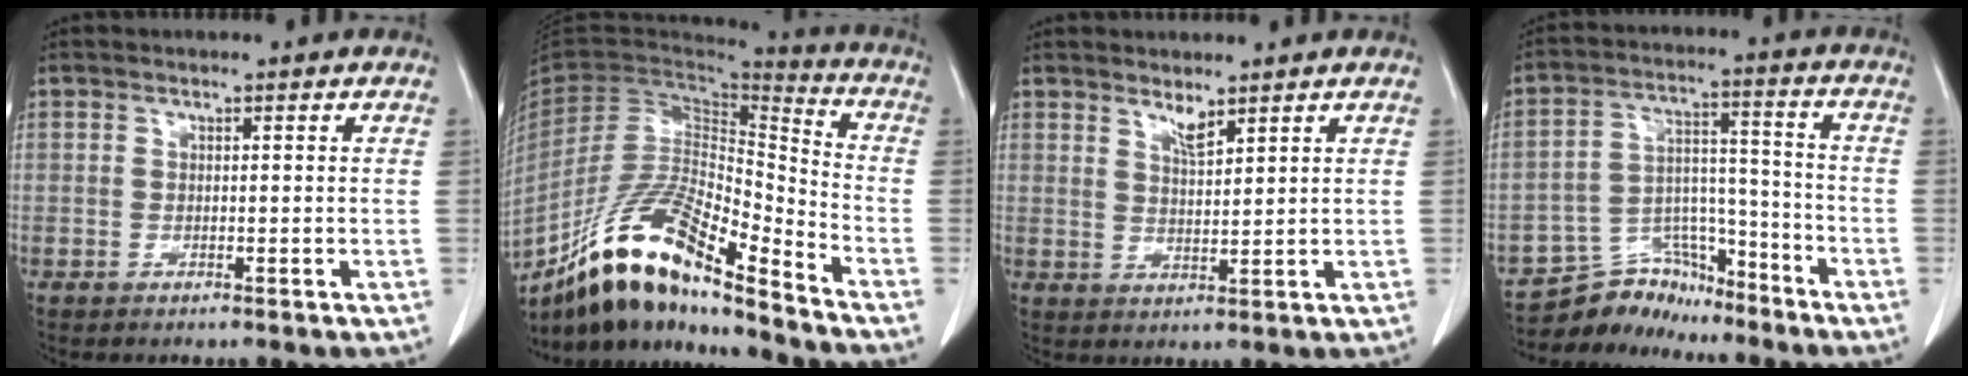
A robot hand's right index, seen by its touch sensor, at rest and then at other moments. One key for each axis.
{"total": 18.1, "fx": -13.6, "fy": 3.0, "fz": 11.6, "tx": -0.218, "ty": 0.003, "tz": -0.247}
{"total": 2.6, "fx": 2.2, "fy": 0.2, "fz": 1.4, "tx": -0.030, "ty": -0.009, "tz": 0.044}
{"total": 9.6, "fx": -8.9, "fy": 3.5, "fz": 0.7, "tx": -0.010, "ty": 0.040, "tz": -0.157}